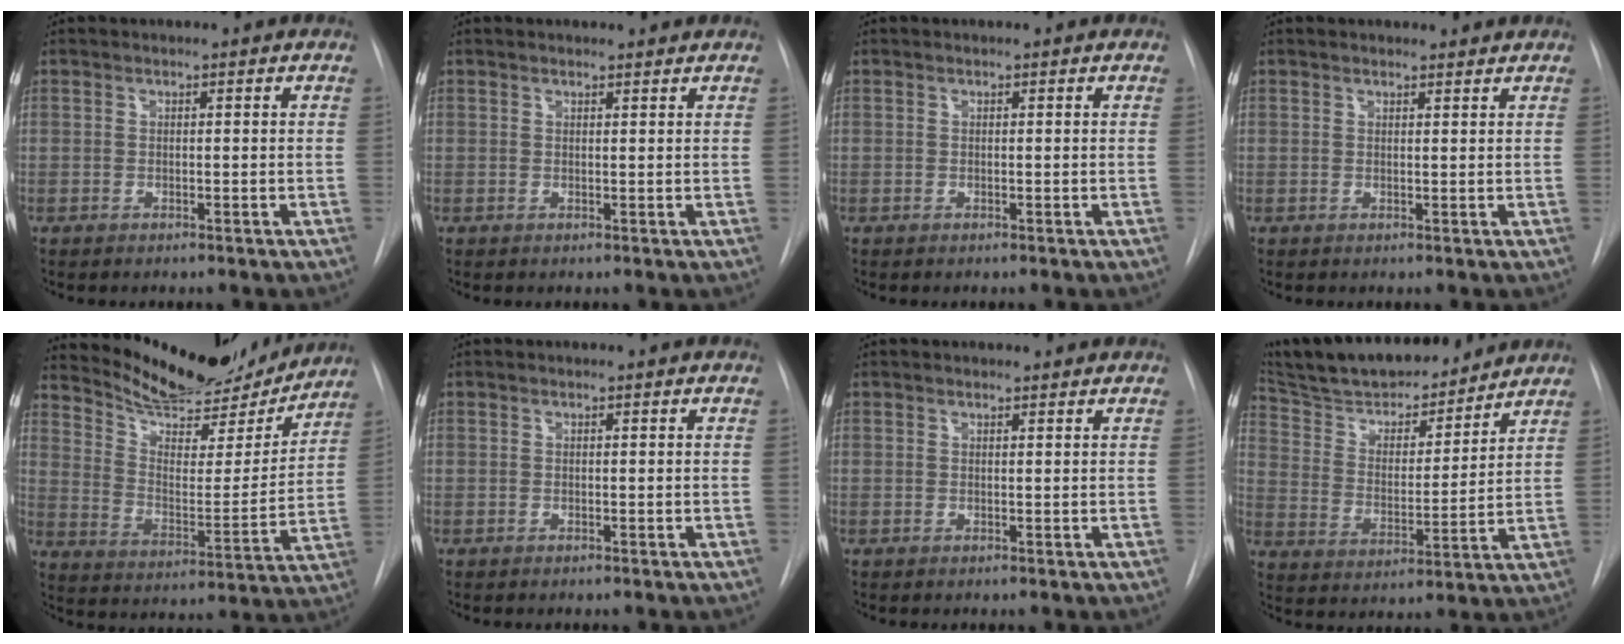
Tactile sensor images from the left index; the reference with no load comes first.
{"total": 2.2, "force": [2.1, 0.3, 0.2], "torque": [-0.009, 0.008, 0.025]}
{"total": 0.0}
{"total": 2.8, "force": [2.7, 0.5, 0.3], "torque": [-0.009, 0.008, 0.031]}
{"total": 19.7, "force": [18.5, 4.2, 5.3], "torque": [-0.086, -0.020, 0.276]}
{"total": 0.0}
{"total": 1.8, "force": [1.7, 0.2, 0.2], "torque": [-0.010, 0.007, 0.020]}
{"total": 20.1, "force": [18.0, 4.4, 7.6], "torque": [-0.131, 0.010, 0.289]}